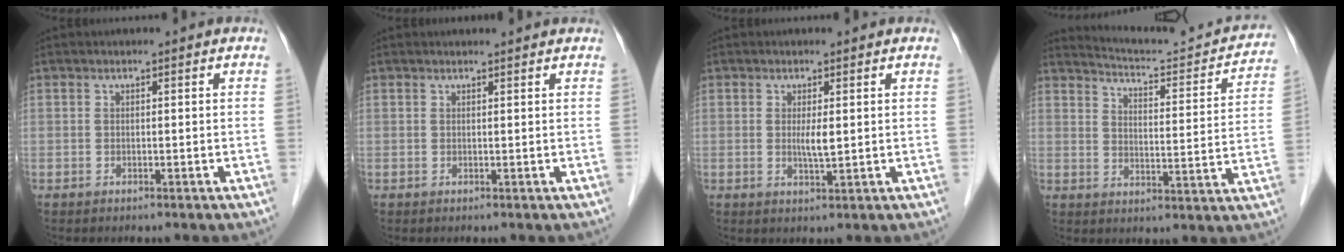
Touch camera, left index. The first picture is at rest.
{"total": 2.1, "force": [2.1, 0.0, 0.3], "torque": [-0.008, 0.009, 0.024]}
{"total": 2.2, "force": [0.4, 0.2, 2.2], "torque": [-0.043, -0.004, 0.008]}
{"total": 14.7, "force": [14.3, 0.9, 3.1], "torque": [-0.048, -0.033, 0.181]}